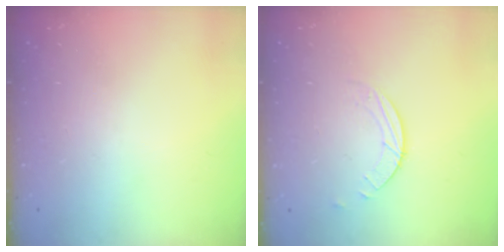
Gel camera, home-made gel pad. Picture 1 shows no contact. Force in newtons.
{"total": 1.5, "press": 1.5, "slide": 0.1}